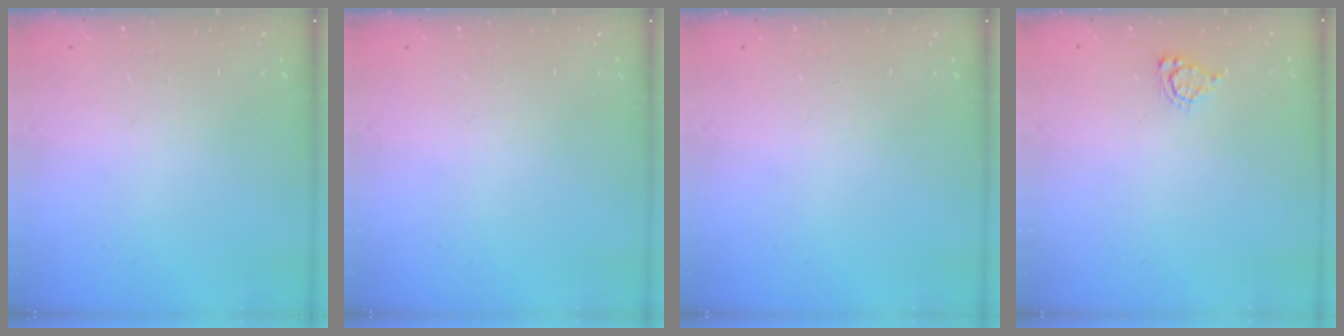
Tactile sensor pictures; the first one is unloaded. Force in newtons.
{"total": 0.0}
{"total": 0.0}
{"total": 4.5, "press": 4.5, "slide": 0.4}